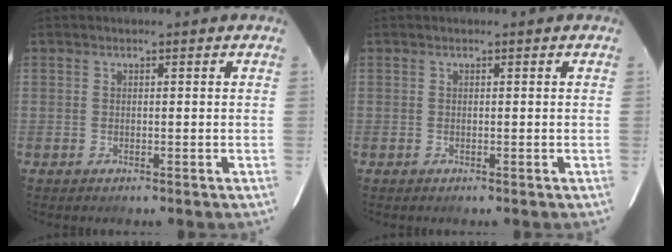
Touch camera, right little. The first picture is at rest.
{"total": 0.0}